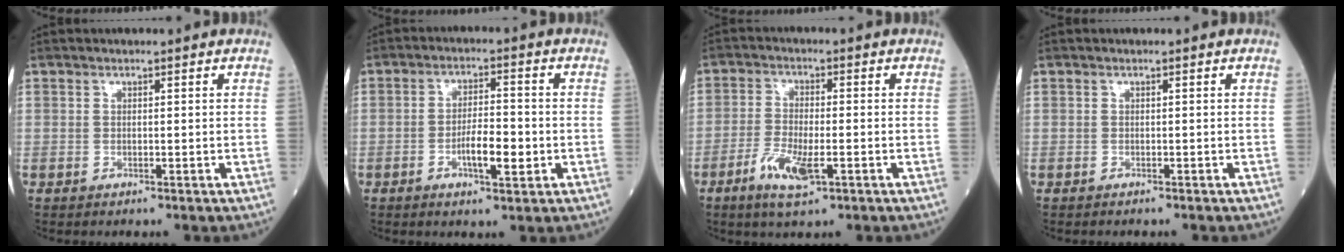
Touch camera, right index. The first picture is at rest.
{"total": 6.0, "force": [-1.7, 1.4, 5.6], "torque": [-0.099, 0.001, -0.028]}
{"total": 6.6, "force": [-2.9, 1.6, 5.7], "torque": [-0.117, -0.009, -0.052]}
{"total": 0.7, "force": [-0.6, 0.1, 0.2], "torque": [-0.005, -0.001, -0.011]}